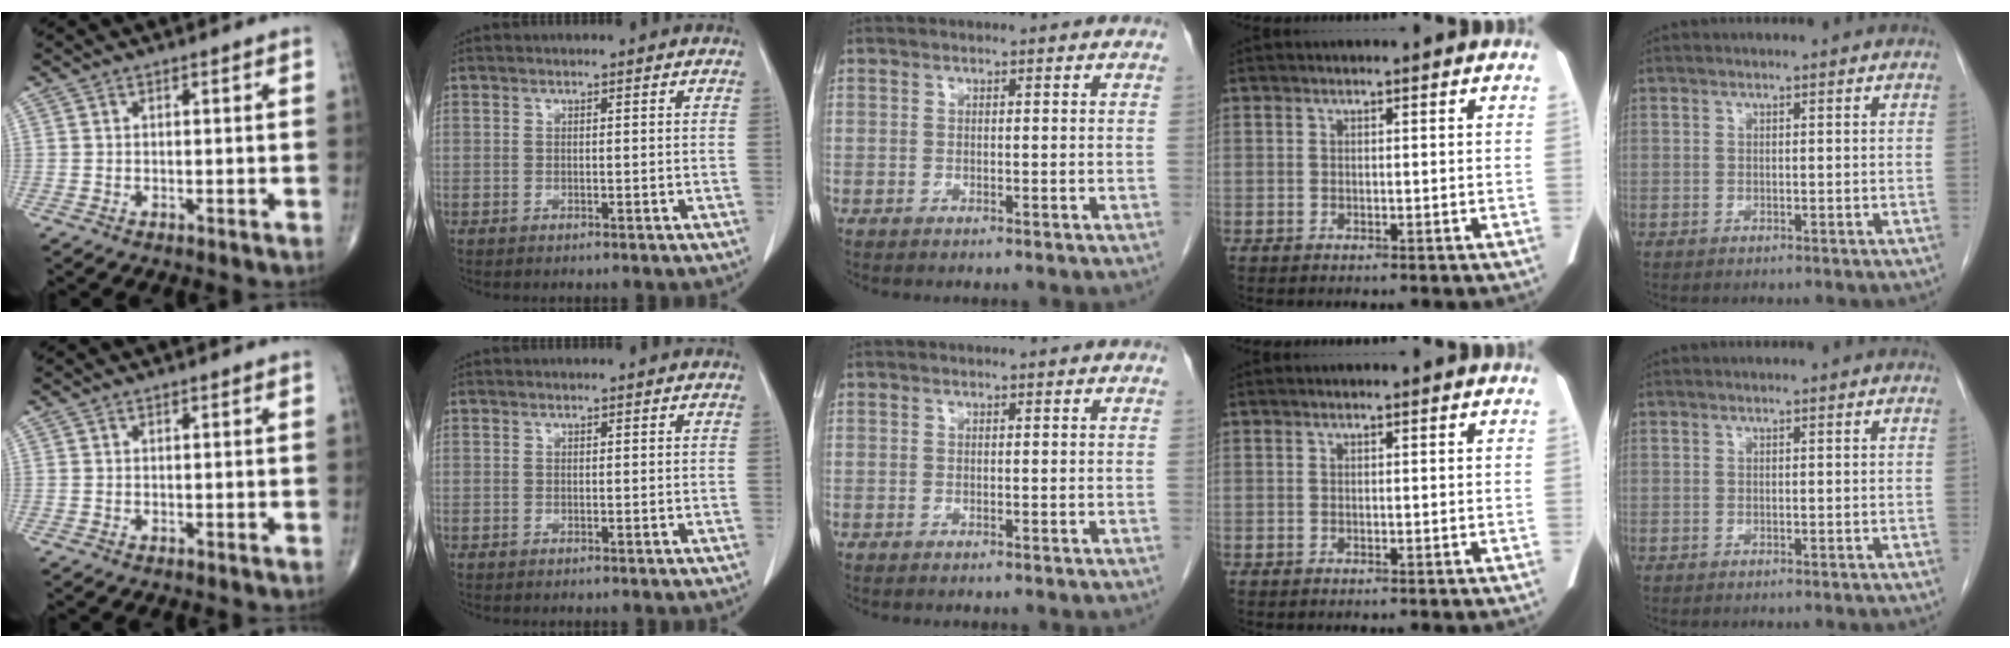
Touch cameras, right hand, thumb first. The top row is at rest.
{}